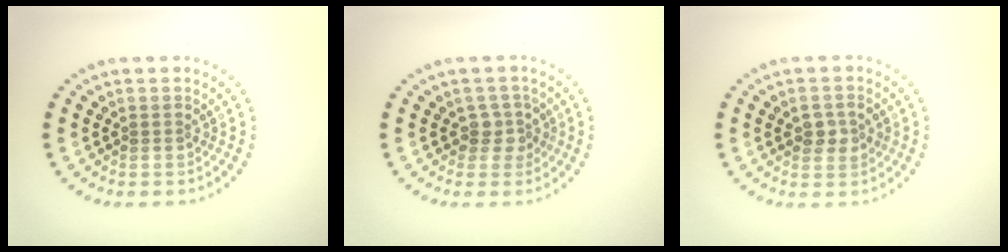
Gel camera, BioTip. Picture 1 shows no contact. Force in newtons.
{"total": 1.8, "press": 1.4, "slide": 1.1}
{"total": 2.0, "press": 2.0, "slide": 0.4}